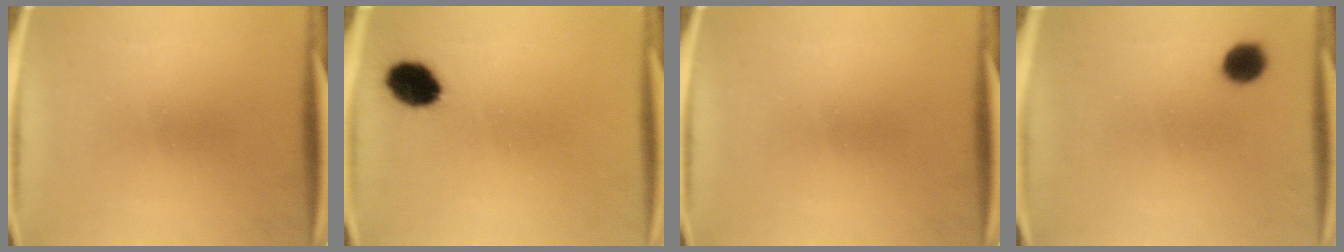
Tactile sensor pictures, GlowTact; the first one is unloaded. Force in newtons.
{"total": 7.0}
{"total": 0.0}
{"total": 4.7}